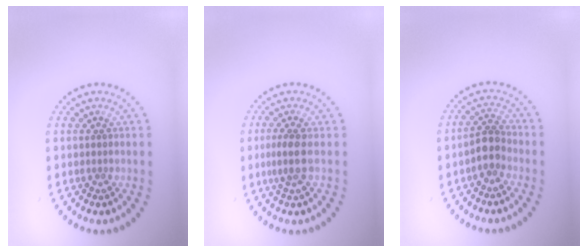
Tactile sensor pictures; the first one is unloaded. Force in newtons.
{"total": 1.9, "press": 1.6, "slide": 1.0}
{"total": 2.3, "press": 2.0, "slide": 1.2}